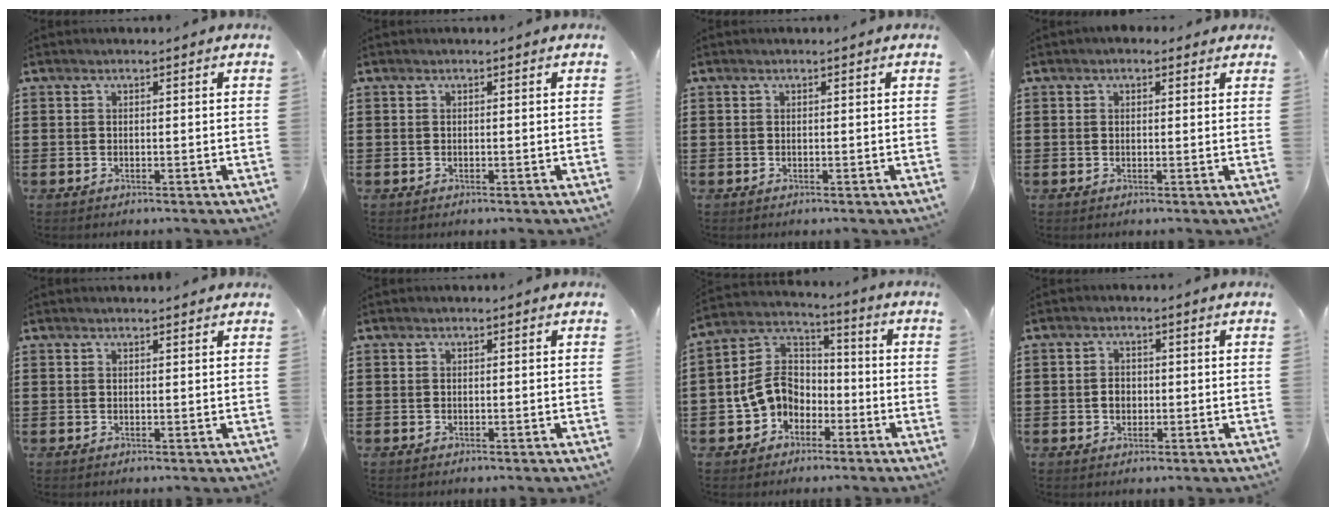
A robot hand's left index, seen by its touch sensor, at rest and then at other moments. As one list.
[{"total": 0.0}, {"total": 0.0}, {"total": 1.3, "force": [0.8, 1.0, 0.5], "torque": [-0.013, 0.009, 0.014]}, {"total": 0.9, "force": [0.8, 0.0, 0.3], "torque": [-0.007, -0.001, 0.016]}, {"total": 0.0}, {"total": 8.6, "force": [-2.6, 7.2, 3.9], "torque": [-0.117, 0.017, -0.057]}, {"total": 2.1, "force": [-0.2, 1.7, 1.3], "torque": [-0.029, 0.004, -0.005]}]